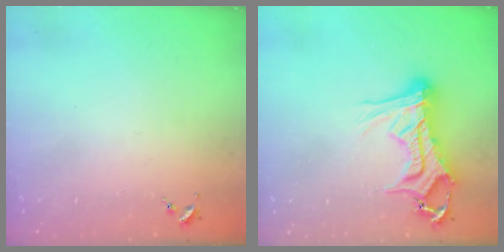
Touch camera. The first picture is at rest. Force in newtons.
{"total": 17.4, "press": 17.3, "slide": 1.7}